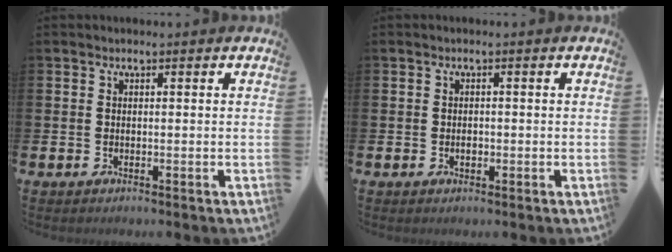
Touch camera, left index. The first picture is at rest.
{"total": 0.9, "force": [-0.1, 0.6, 0.7], "torque": [-0.001, 0.000, -0.005]}